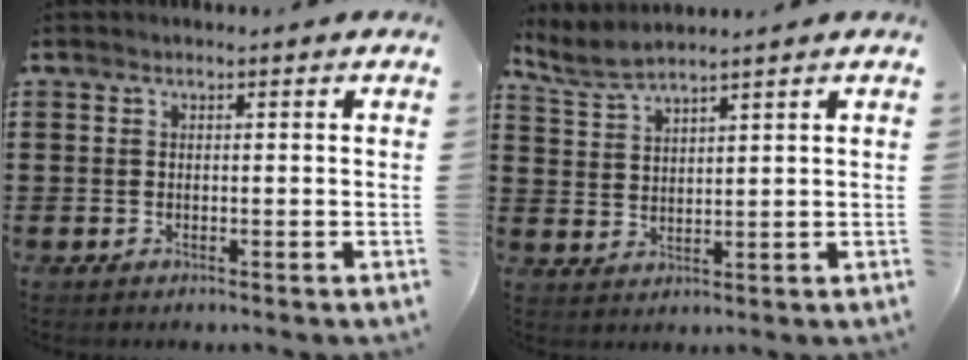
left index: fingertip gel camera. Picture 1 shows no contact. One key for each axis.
{"total": 3.9, "fx": 3.6, "fy": 0.2, "fz": 1.4, "tx": -0.039, "ty": -0.007, "tz": 0.066}